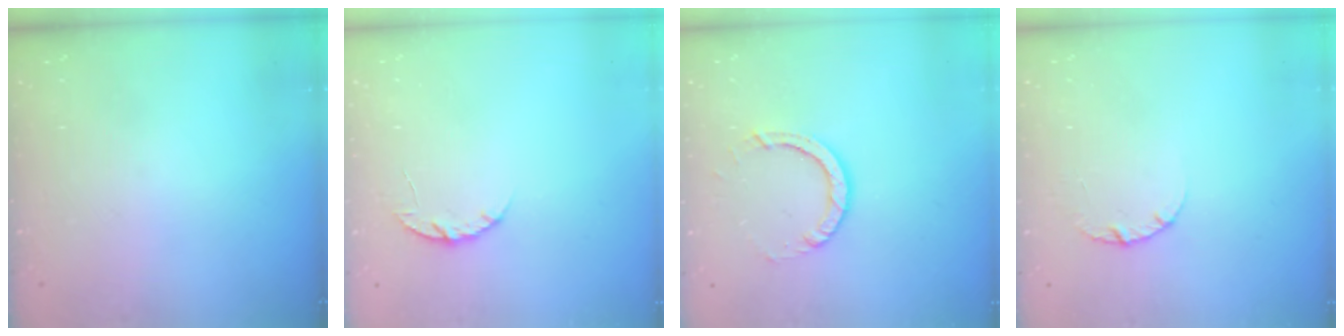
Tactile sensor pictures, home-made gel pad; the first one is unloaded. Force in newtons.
{"total": 4.9, "press": 4.8, "slide": 0.7}
{"total": 5.6, "press": 5.6, "slide": 0.4}
{"total": 2.5, "press": 2.5, "slide": 0.3}